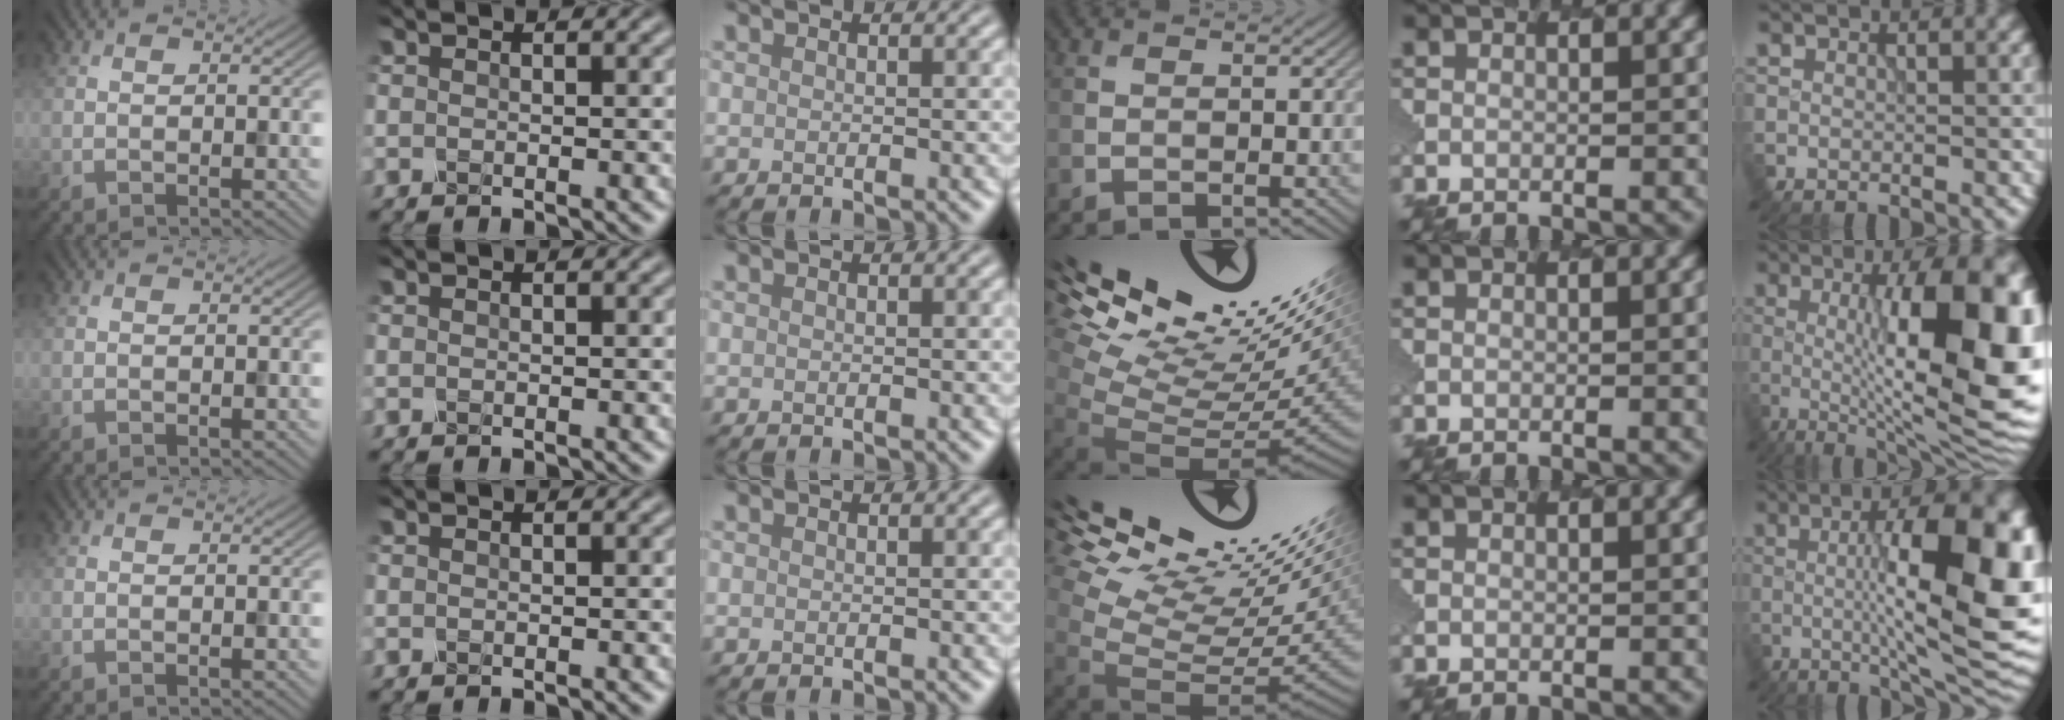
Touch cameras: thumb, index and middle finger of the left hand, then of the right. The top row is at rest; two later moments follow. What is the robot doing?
{"motion": "dispense", "object": "syringe"}